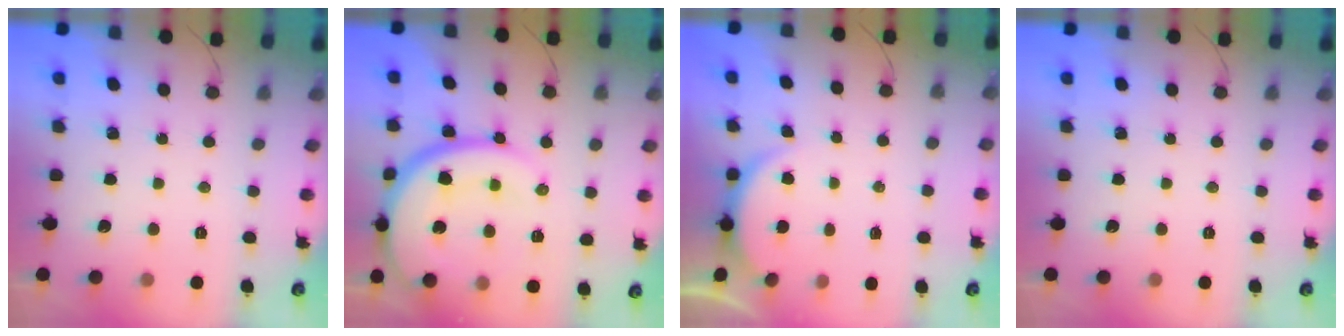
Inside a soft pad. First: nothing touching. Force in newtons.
{"total": 21.4, "press": 21.2, "slide": 2.9}
{"total": 2.9, "press": 2.8, "slide": 0.6}
{"total": 0.0}